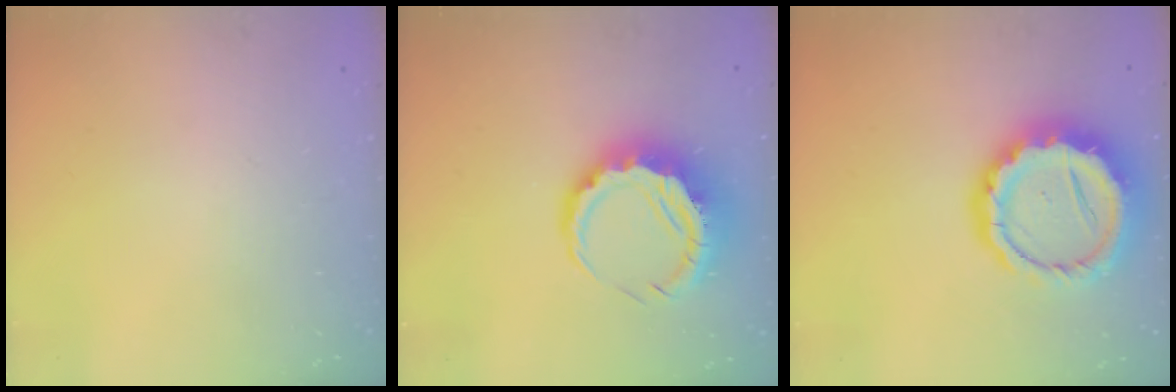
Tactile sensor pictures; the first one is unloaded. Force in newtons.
{"total": 10.7, "press": 10.5, "slide": 2.1}
{"total": 16.7, "press": 16.3, "slide": 3.5}